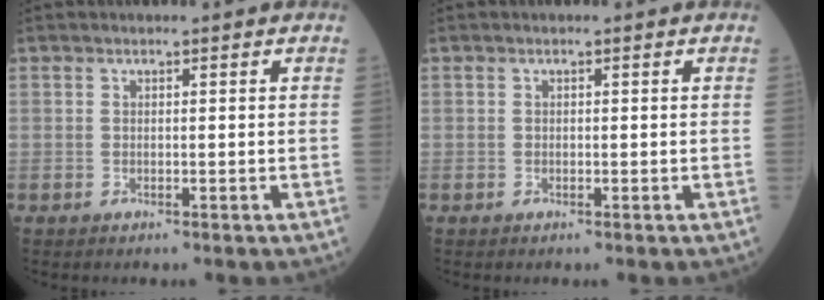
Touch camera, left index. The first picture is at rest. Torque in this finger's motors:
{"motor_torque": [-0.16, -0.12, -0.02, -0.01]}